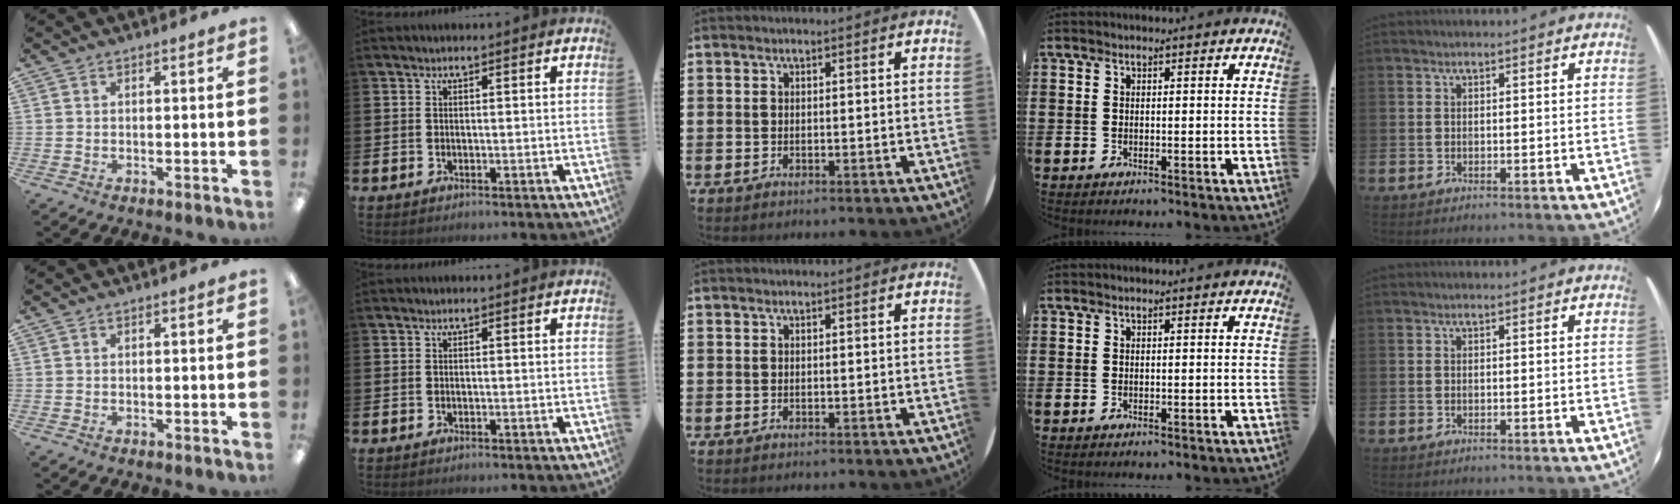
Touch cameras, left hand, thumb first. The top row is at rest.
{}